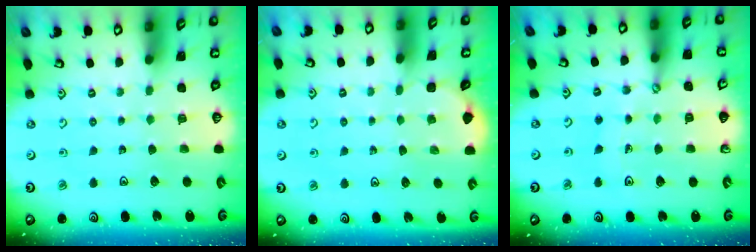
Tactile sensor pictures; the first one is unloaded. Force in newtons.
{"total": 0.9, "press": 0.9, "slide": 0.1}
{"total": 8.6, "press": 8.4, "slide": 1.8}